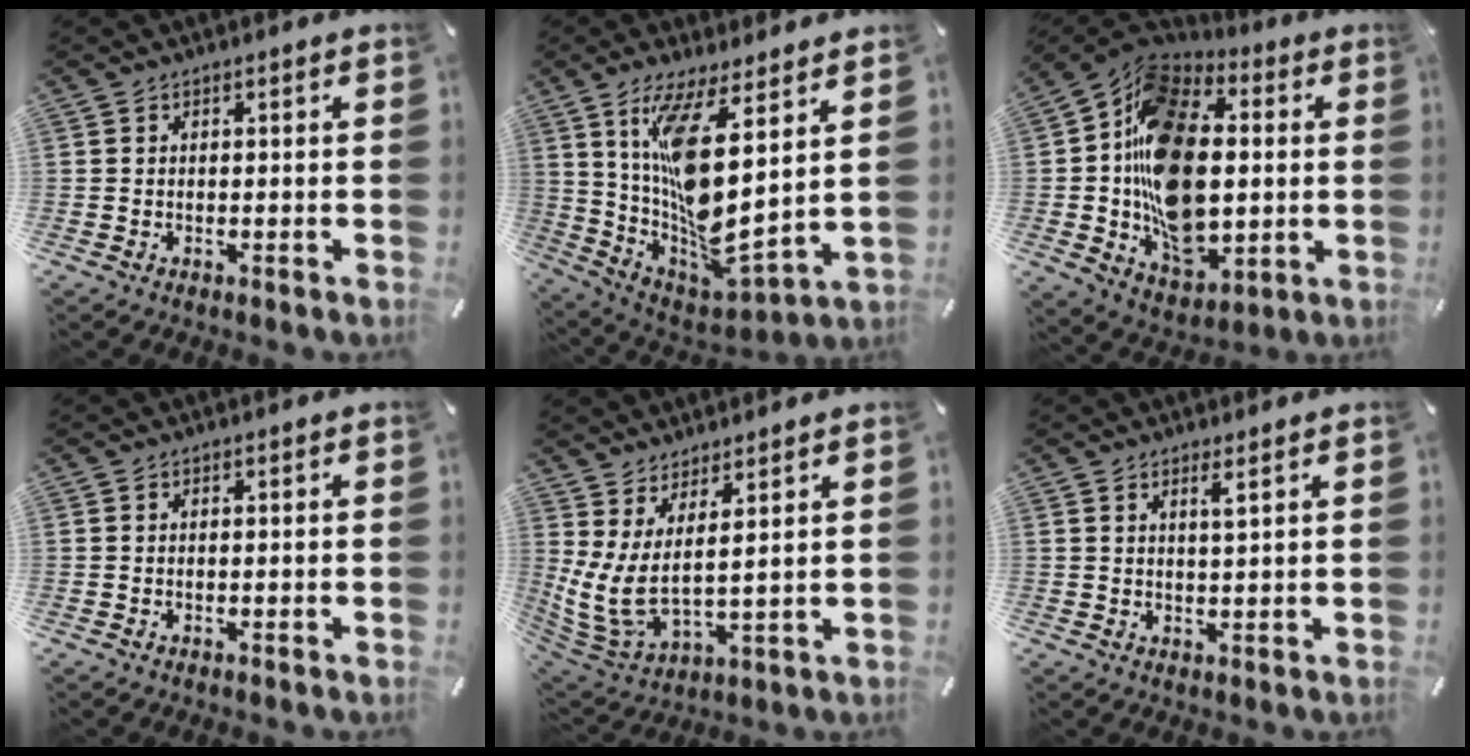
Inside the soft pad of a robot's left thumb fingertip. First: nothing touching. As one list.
[{"total": 14.5, "force": [5.8, 3.1, 12.9], "torque": [-0.257, -0.085, 0.089]}, {"total": 22.5, "force": [-0.4, 16.2, 15.5], "torque": [-0.289, -0.001, -0.002]}, {"total": 0.0}, {"total": 6.6, "force": [3.1, 2.6, 5.2], "torque": [-0.137, -0.050, 0.060]}, {"total": 2.4, "force": [1.6, -0.1, 1.7], "torque": [-0.036, -0.003, 0.028]}]